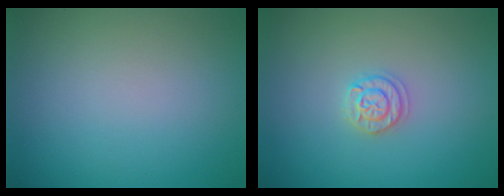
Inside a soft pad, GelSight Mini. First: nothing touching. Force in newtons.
{"total": 1.7, "press": 1.7, "slide": 0.2}